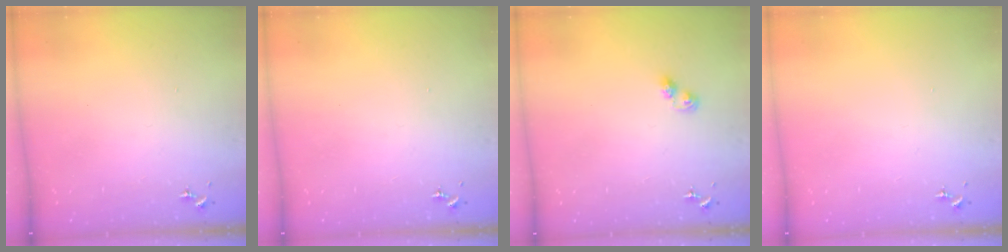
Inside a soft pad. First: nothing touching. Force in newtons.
{"total": 0.0}
{"total": 3.6, "press": 3.5, "slide": 0.4}
{"total": 0.0}